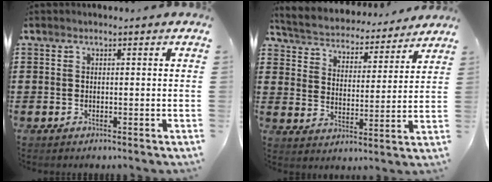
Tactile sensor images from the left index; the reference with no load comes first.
{"total": 4.2, "force": [4.1, 0.4, 0.0], "torque": [-0.028, -0.037, 0.065]}